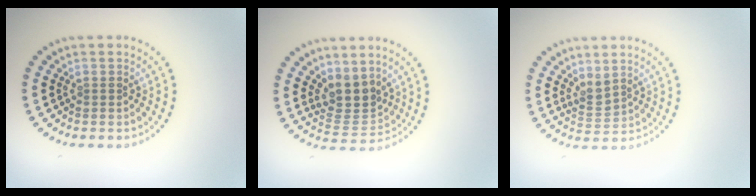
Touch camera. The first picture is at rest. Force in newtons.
{"total": 3.5, "press": 2.8, "slide": 2.0}
{"total": 1.7, "press": 1.4, "slide": 0.9}